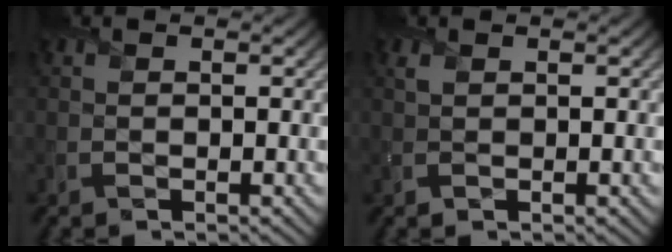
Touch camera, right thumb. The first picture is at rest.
{"total": 0.7, "force": [0.6, 0.3, 0.3], "torque": [-0.008, 0.001, 0.012]}